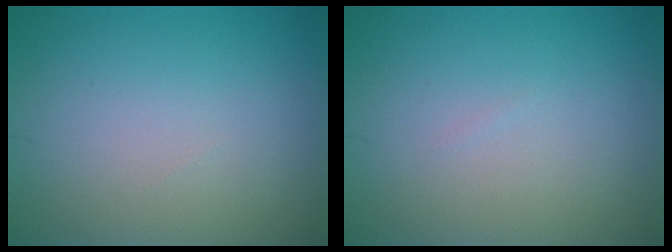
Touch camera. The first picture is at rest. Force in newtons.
{"total": 0.0}